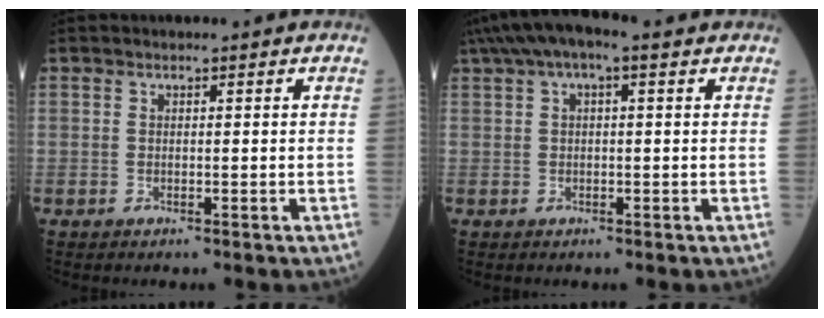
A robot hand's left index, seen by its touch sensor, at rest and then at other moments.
{"total": 6.2, "force": [3.4, 1.7, 4.8], "torque": [-0.094, 0.047, 0.053]}